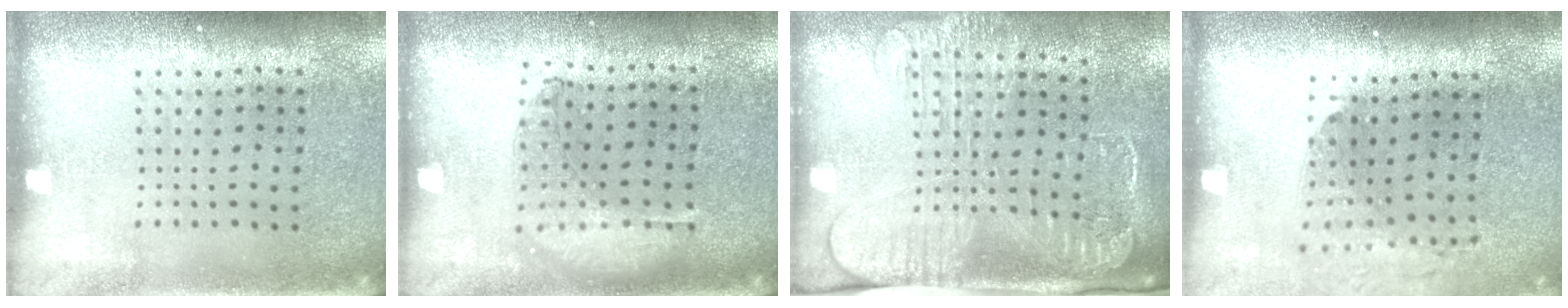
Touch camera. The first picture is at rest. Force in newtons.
{"total": 1.0, "press": 0.9, "slide": 0.3}
{"total": 2.6, "press": 2.0, "slide": 1.7}
{"total": 1.5, "press": 1.4, "slide": 0.6}